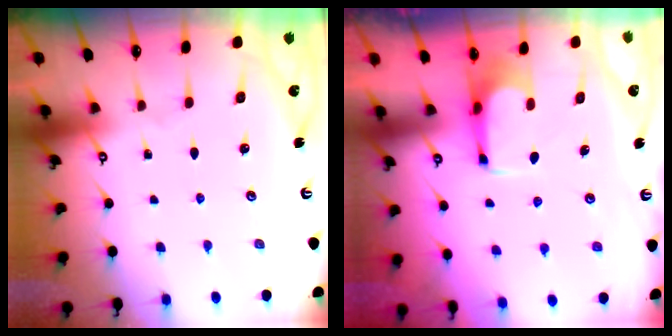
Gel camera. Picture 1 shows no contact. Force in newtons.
{"total": 0.0}